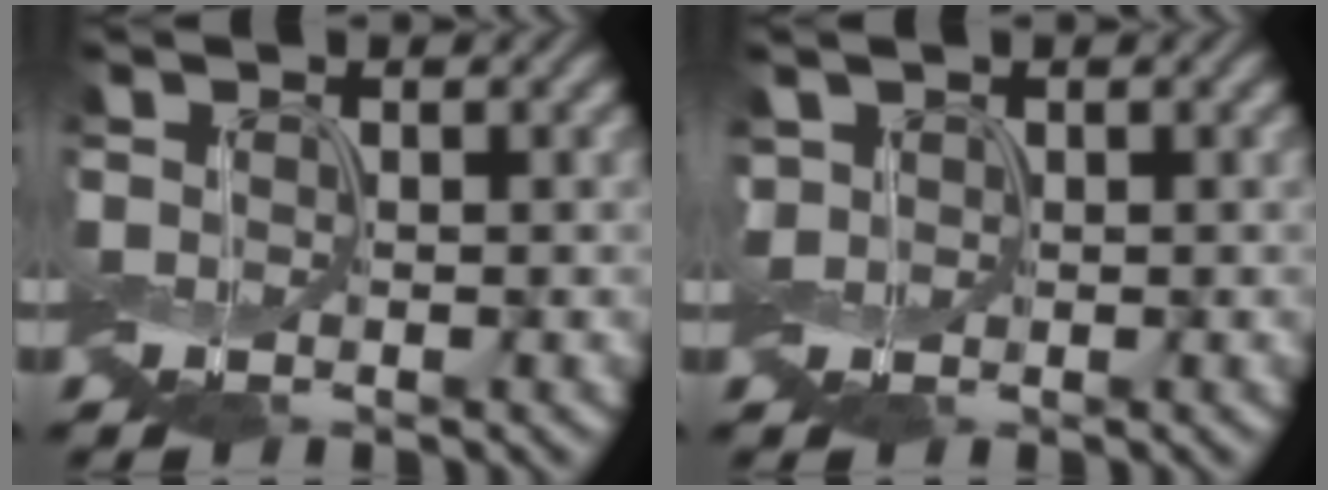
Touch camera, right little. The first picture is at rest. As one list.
[{"total": 0.9, "force": [0.2, 0.7, 0.5], "torque": [-0.015, 0.006, 0.001]}]